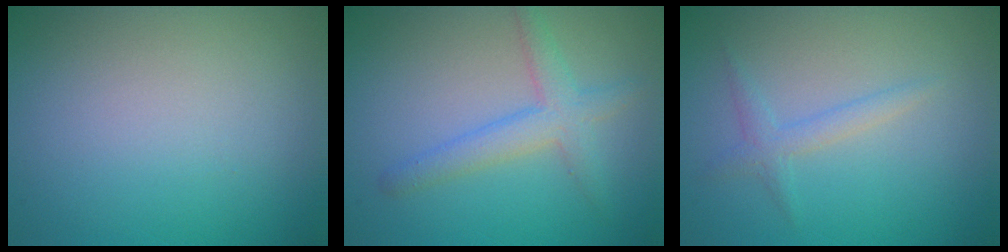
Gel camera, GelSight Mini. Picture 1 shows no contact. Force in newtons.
{"total": 3.0, "press": 3.0, "slide": 0.2}
{"total": 1.5, "press": 1.5, "slide": 0.1}